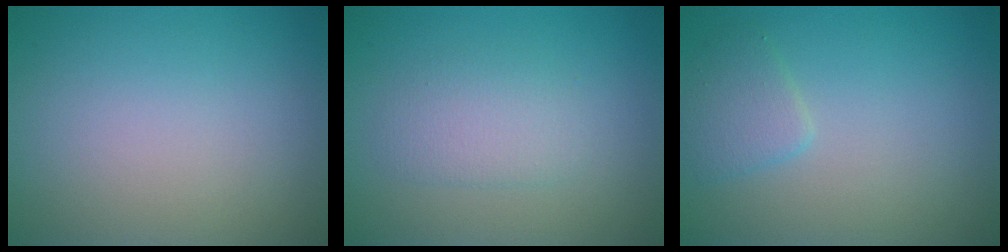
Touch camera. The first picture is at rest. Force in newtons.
{"total": 2.3, "press": 2.2, "slide": 0.1}
{"total": 2.0, "press": 2.0, "slide": 0.1}